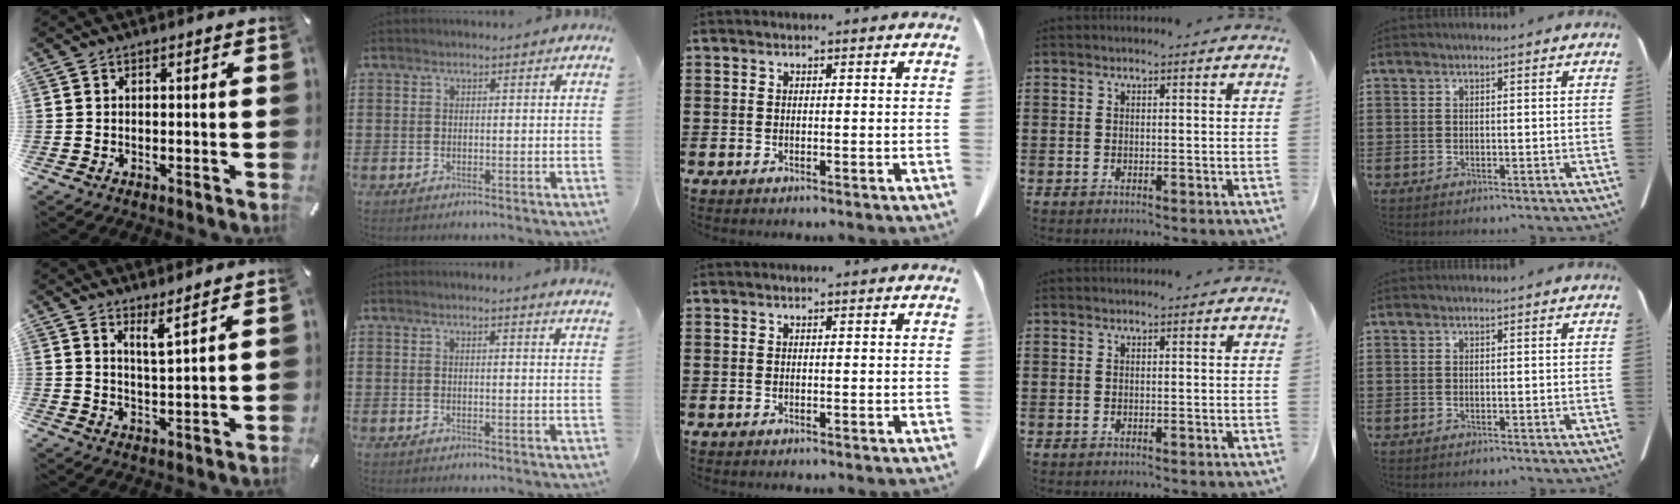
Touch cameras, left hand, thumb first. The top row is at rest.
{"thumb": {"total": 4.5, "force": [3.8, -0.3, 2.5], "torque": [-0.050, -0.022, 0.063]}, "index": {"total": 1.5, "force": [1.3, -0.3, 0.7], "torque": [-0.014, -0.003, 0.025]}}